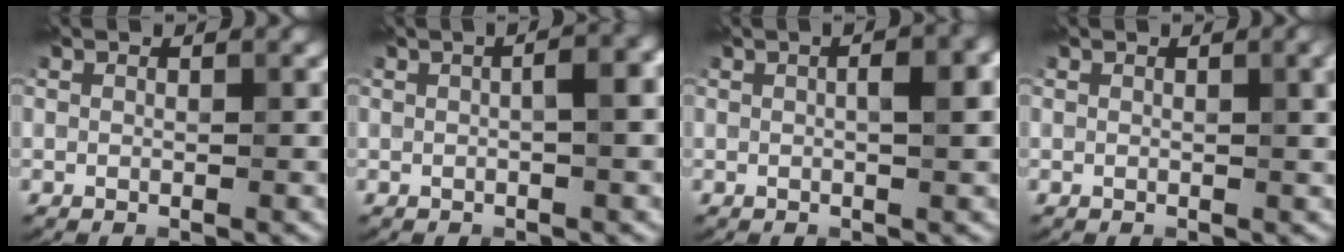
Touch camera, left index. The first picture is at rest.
{"total": 3.8, "force": [0.1, 1.3, 3.5], "torque": [-0.034, 0.017, -0.001]}
{"total": 3.7, "force": [0.5, 1.3, 3.4], "torque": [-0.038, 0.008, 0.002]}
{"total": 3.3, "force": [1.0, 1.2, 2.9], "torque": [-0.033, 0.004, 0.014]}